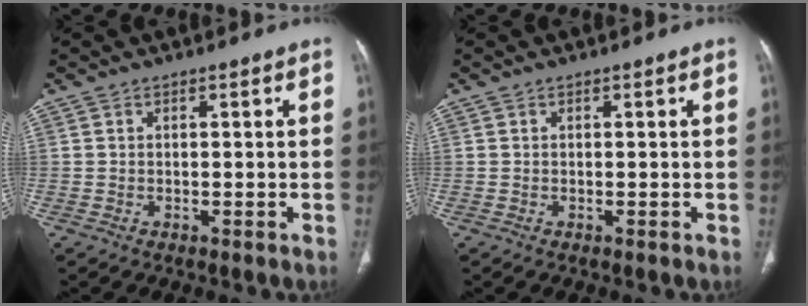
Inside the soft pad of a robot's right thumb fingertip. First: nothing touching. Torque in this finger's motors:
{"motor_torque": [0.00, 0.00, -0.02, -0.01, 0.02]}